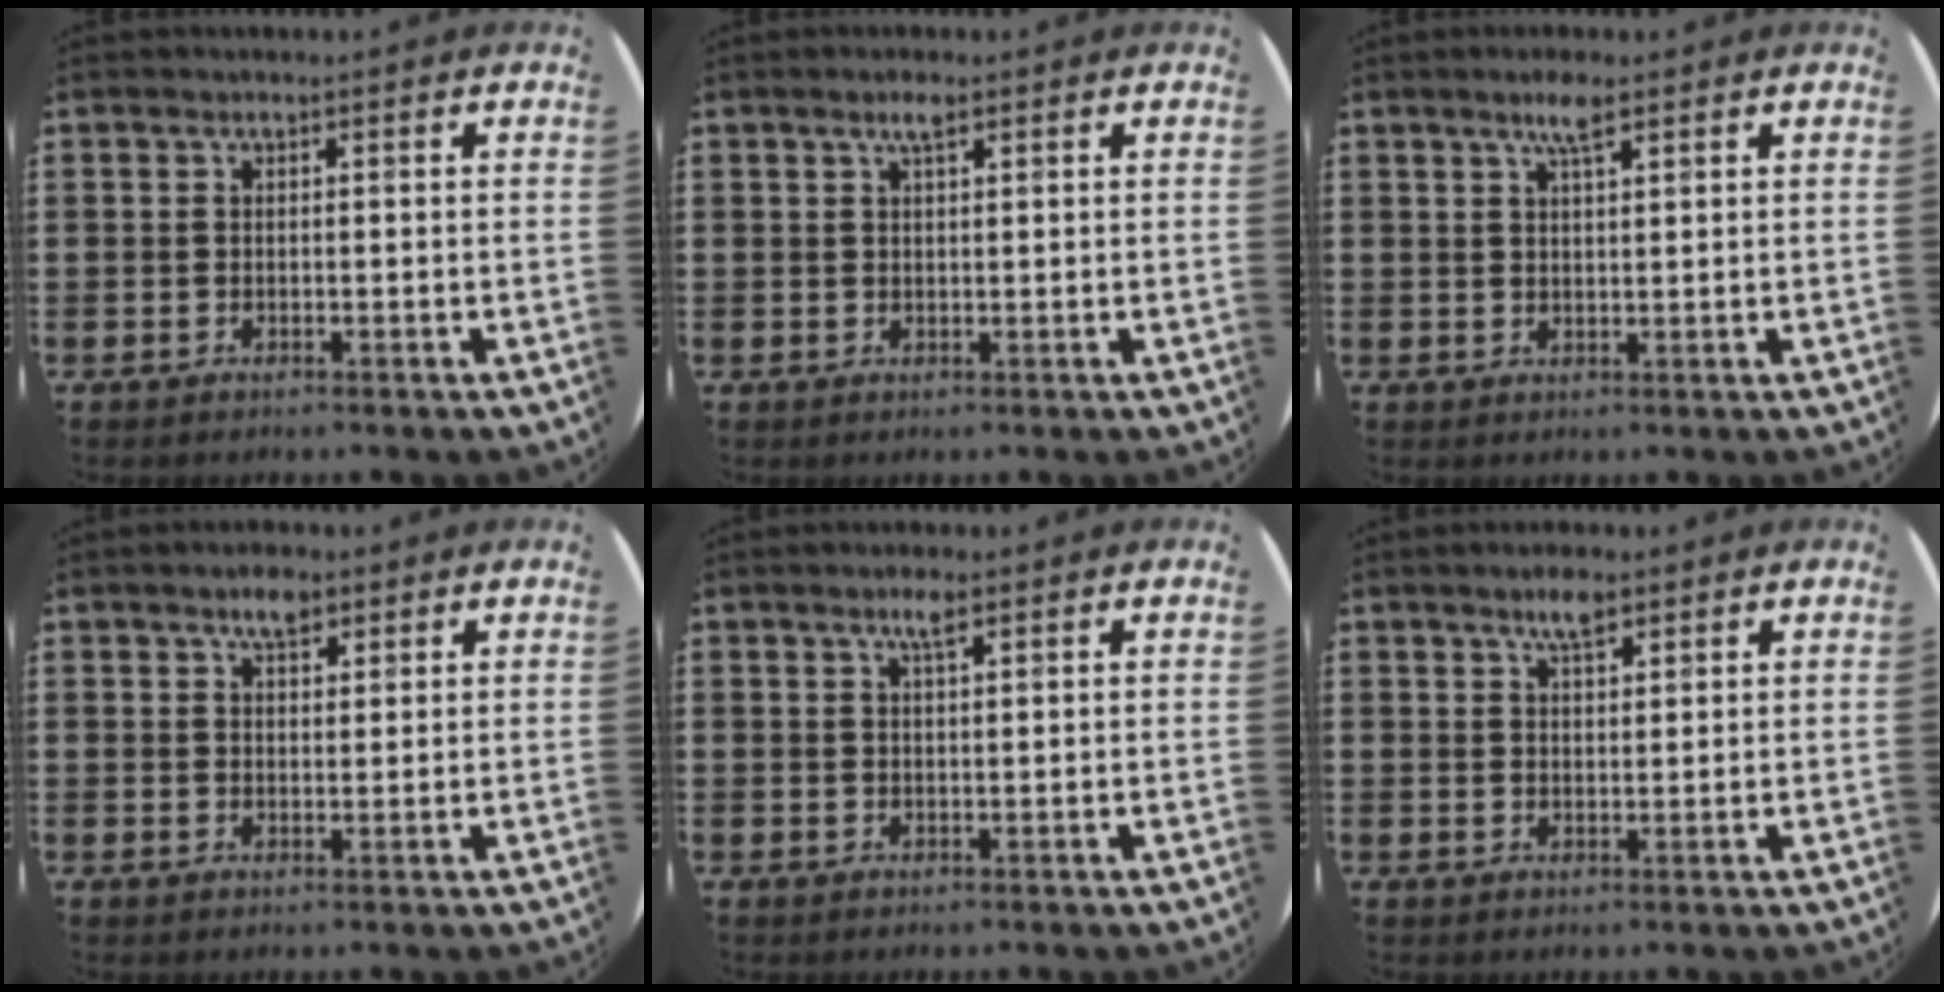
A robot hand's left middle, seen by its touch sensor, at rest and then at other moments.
{"total": 1.7, "force": [1.1, 0.3, 1.2], "torque": [-0.025, 0.003, 0.019]}
{"total": 3.0, "force": [2.2, 0.4, 2.1], "torque": [-0.043, 0.005, 0.038]}
{"total": 3.1, "force": [2.4, 1.2, 1.5], "torque": [-0.026, 0.002, 0.042]}
{"total": 2.1, "force": [1.5, 0.3, 1.5], "torque": [-0.031, 0.003, 0.025]}
{"total": 3.2, "force": [2.5, 1.0, 1.7], "torque": [-0.030, 0.001, 0.044]}